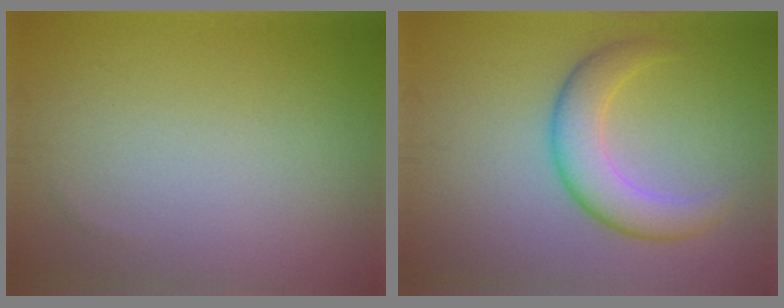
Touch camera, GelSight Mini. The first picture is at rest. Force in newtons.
{"total": 4.2, "press": 4.2, "slide": 0.1}